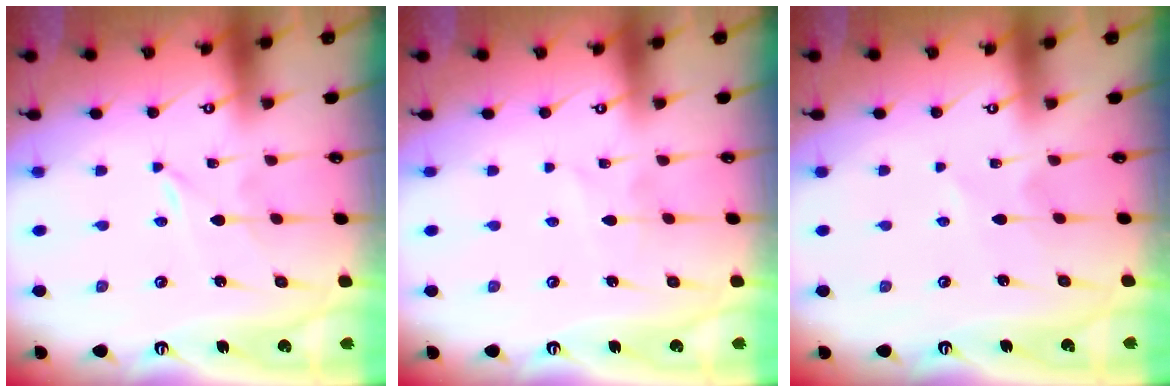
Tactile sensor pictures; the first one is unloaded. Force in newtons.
{"total": 2.5, "press": 2.5, "slide": 0.2}
{"total": 0.6, "press": 0.6, "slide": 0.2}